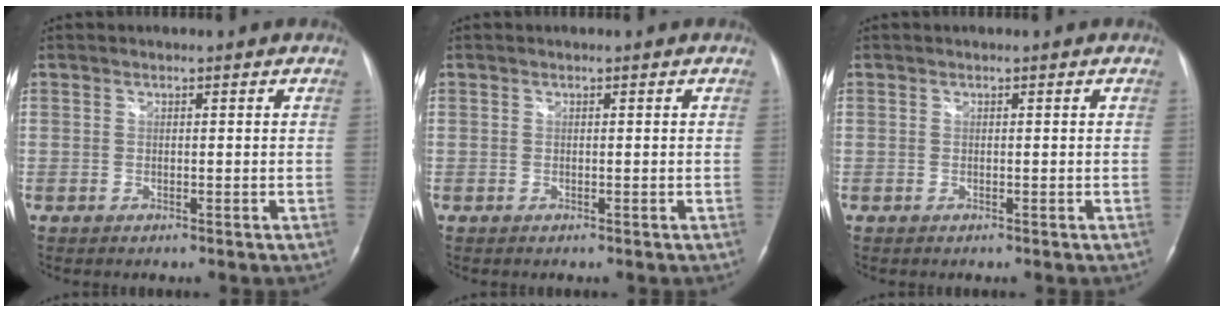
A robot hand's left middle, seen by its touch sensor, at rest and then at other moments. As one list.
[{"total": 0.0}, {"total": 0.0}]